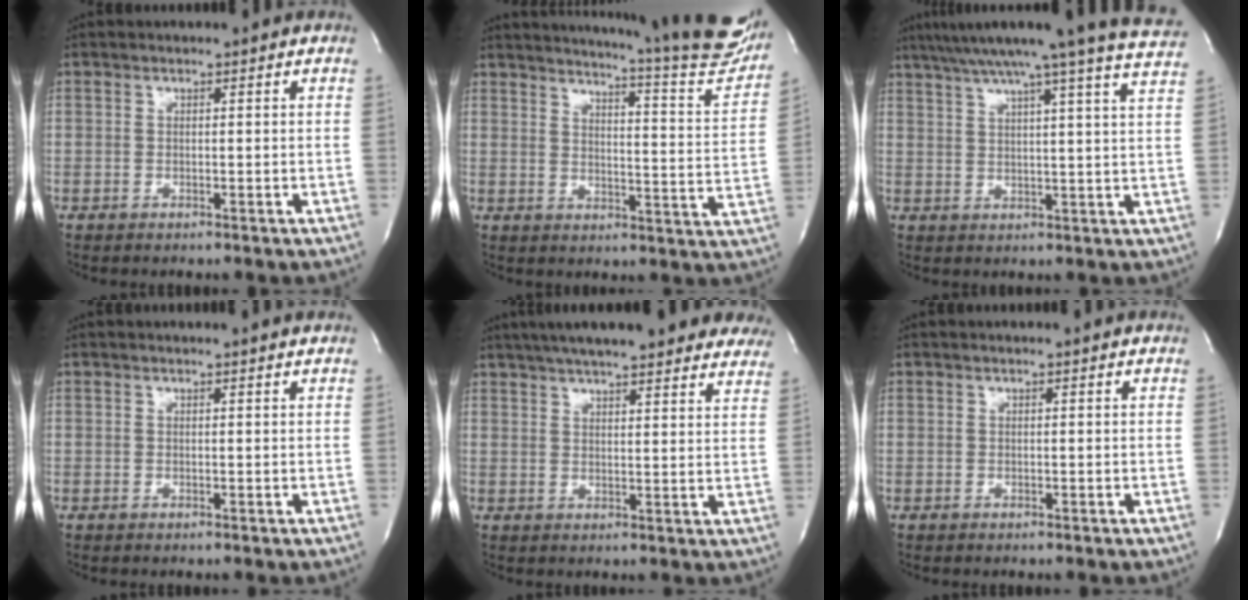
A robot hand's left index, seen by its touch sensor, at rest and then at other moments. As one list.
[{"total": 23.1, "force": [20.8, 1.0, 10.0], "torque": [-0.144, -0.089, 0.242]}, {"total": 22.4, "force": [19.5, -2.0, 10.8], "torque": [-0.183, -0.036, 0.249]}, {"total": 2.0, "force": [1.9, -0.4, 0.5], "torque": [-0.016, 0.001, 0.020]}, {"total": 26.0, "force": [22.3, 4.6, 12.6], "torque": [-0.201, 0.005, 0.271]}, {"total": 1.0, "force": [0.9, -0.2, 0.4], "torque": [-0.012, 0.005, 0.016]}]